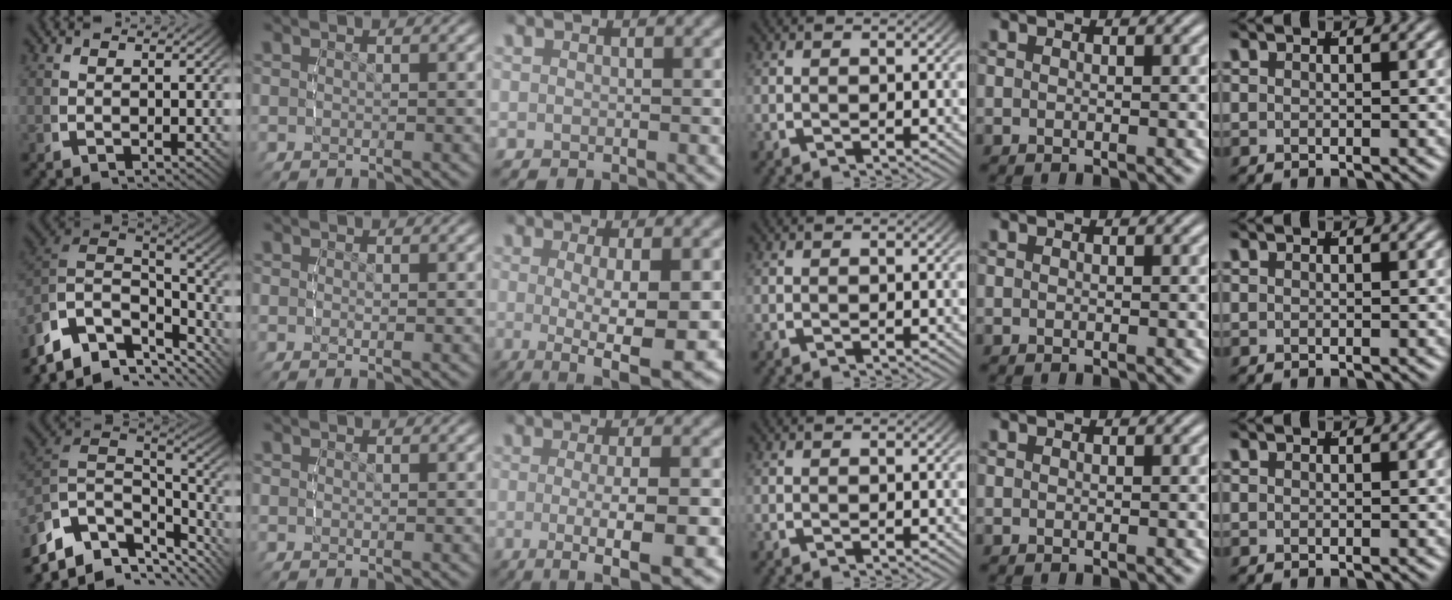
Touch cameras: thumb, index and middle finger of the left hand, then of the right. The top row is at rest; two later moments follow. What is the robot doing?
{"motion": "lift_and_place", "object": "bandage"}